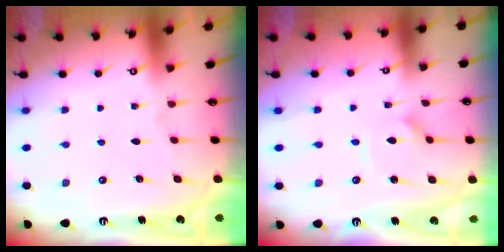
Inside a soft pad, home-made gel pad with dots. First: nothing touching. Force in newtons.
{"total": 3.0, "press": 3.0, "slide": 0.2}